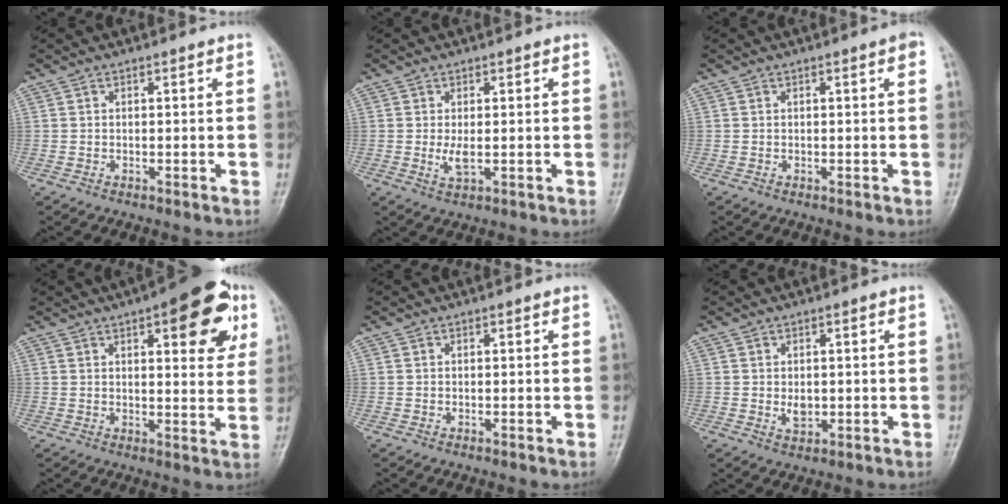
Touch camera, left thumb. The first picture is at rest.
{"total": 3.2, "force": [0.2, 1.3, 2.9], "torque": [-0.053, -0.005, 0.007]}
{"total": 1.3, "force": [0.4, 0.2, 1.2], "torque": [-0.020, 0.002, 0.004]}
{"total": 14.9, "force": [6.7, 5.6, 12.1], "torque": [-0.114, -0.010, 0.078]}
{"total": 0.0}
{"total": 2.7, "force": [0.0, 1.9, 2.0], "torque": [-0.025, -0.006, 0.004]}